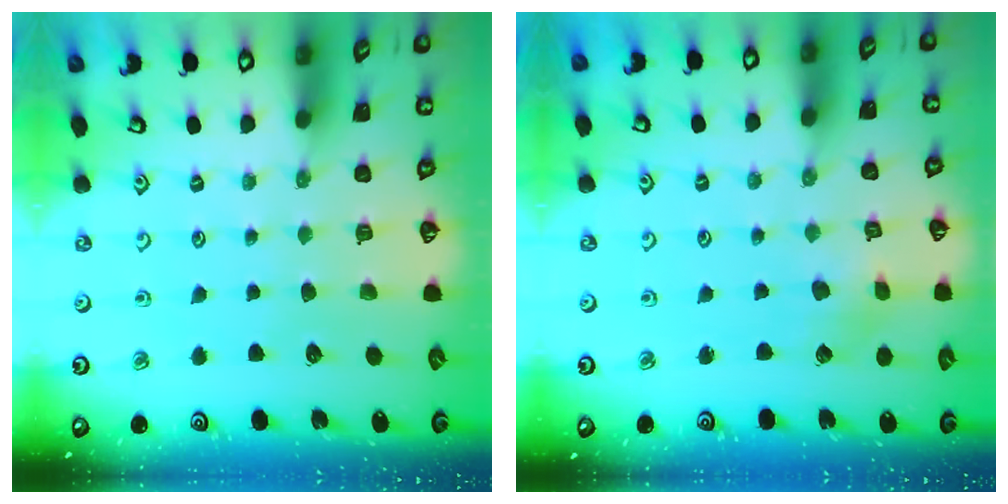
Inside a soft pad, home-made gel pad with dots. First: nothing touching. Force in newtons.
{"total": 3.0, "press": 2.9, "slide": 0.5}